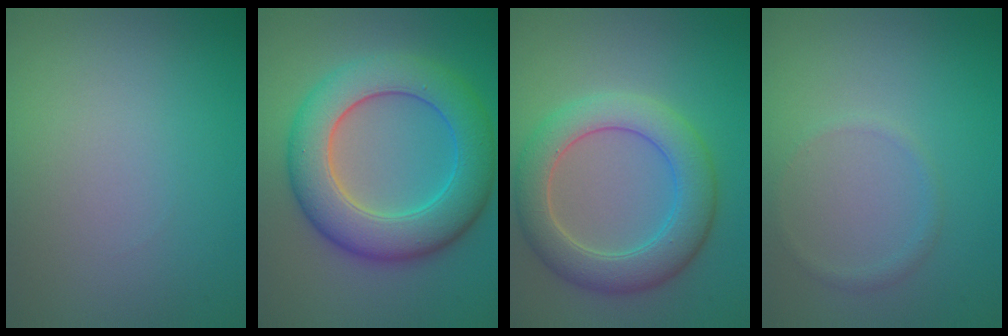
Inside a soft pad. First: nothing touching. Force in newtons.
{"total": 8.8, "press": 8.8, "slide": 0.1}
{"total": 6.0, "press": 6.0, "slide": 0.4}
{"total": 0.9, "press": 0.9, "slide": 0.1}